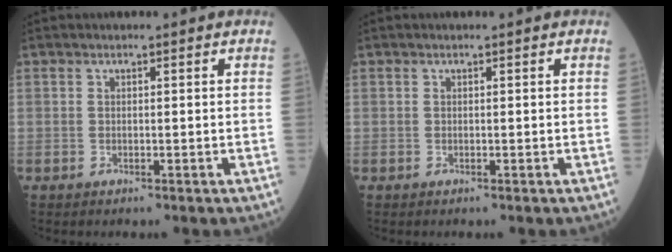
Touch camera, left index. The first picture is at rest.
{"total": 0.0}